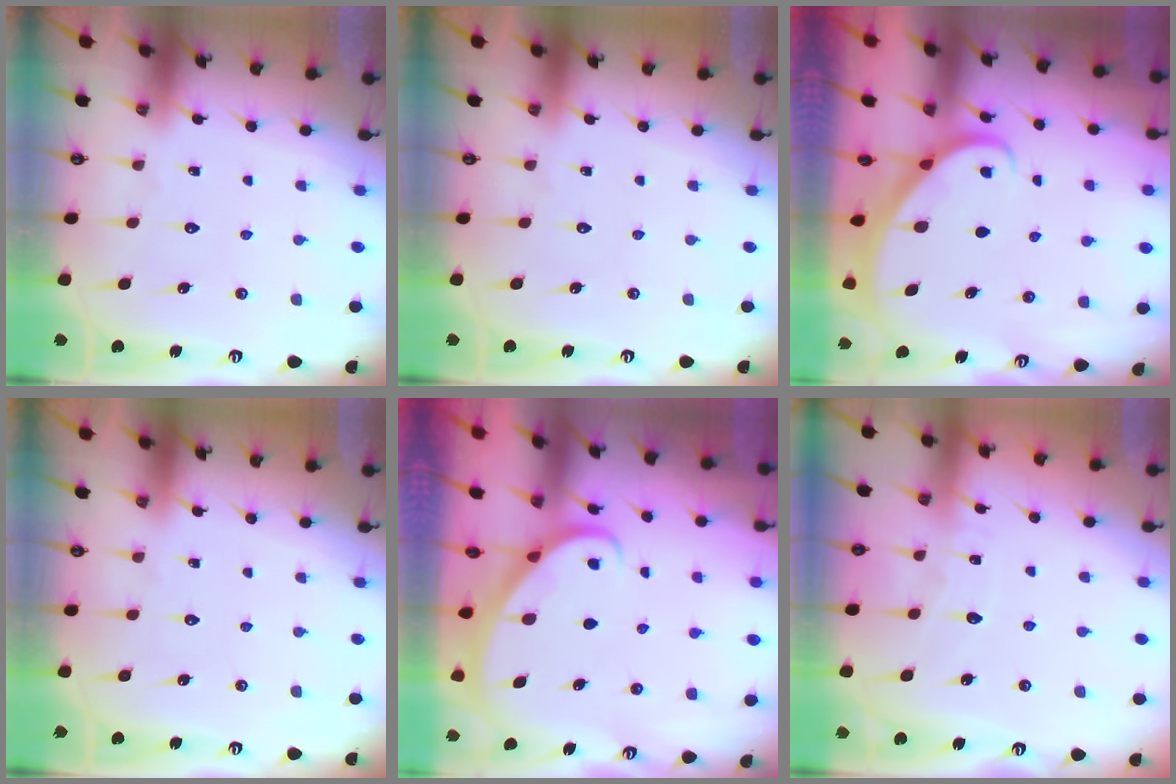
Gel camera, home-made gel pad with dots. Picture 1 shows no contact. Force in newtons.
{"total": 0.0}
{"total": 2.7, "press": 2.7, "slide": 0.2}
{"total": 0.0}
{"total": 2.9, "press": 2.9, "slide": 0.2}
{"total": 4.7, "press": 4.7, "slide": 0.4}